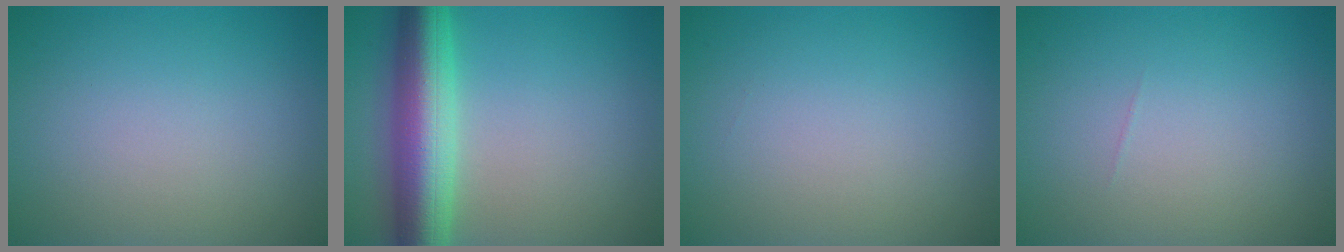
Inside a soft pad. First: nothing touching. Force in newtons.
{"total": 8.2, "press": 8.1, "slide": 0.3}
{"total": 0.0}
{"total": 0.0}